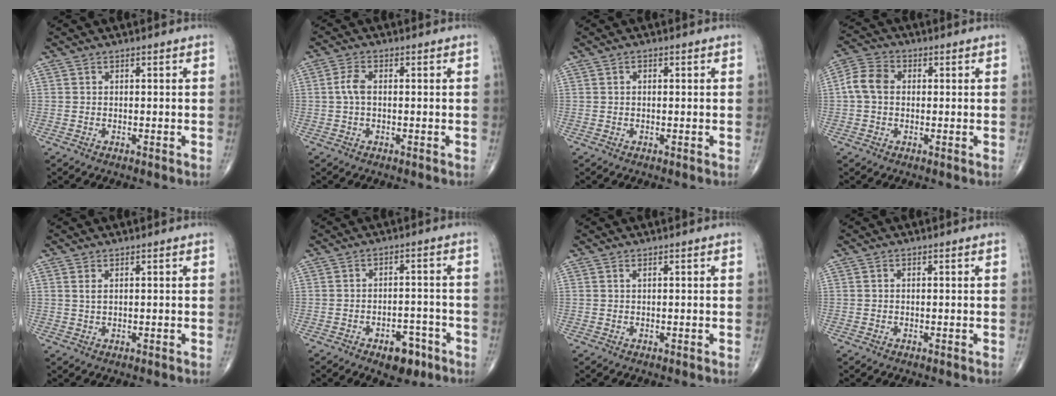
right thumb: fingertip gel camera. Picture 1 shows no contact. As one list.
[{"total": 2.9, "force": [0.0, 1.5, 2.5], "torque": [-0.059, 0.007, -0.003]}, {"total": 0.8, "force": [0.2, 0.5, 0.6], "torque": [-0.009, 0.004, 0.001]}, {"total": 6.1, "force": [0.3, 4.7, 4.0], "torque": [-0.077, 0.018, -0.004]}, {"total": 1.2, "force": [0.5, 0.5, 0.9], "torque": [-0.020, 0.003, 0.014]}, {"total": 6.6, "force": [-3.8, 3.7, 4.0], "torque": [-0.033, 0.027, -0.050]}, {"total": 0.0}, {"total": 0.0}]